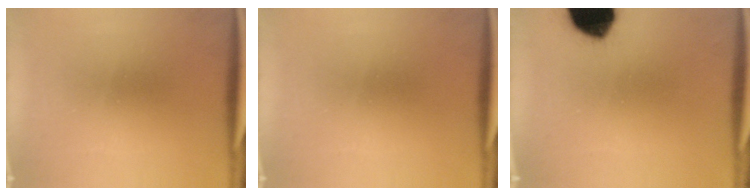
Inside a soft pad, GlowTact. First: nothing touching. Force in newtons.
{"total": 0.0}
{"total": 18.0}